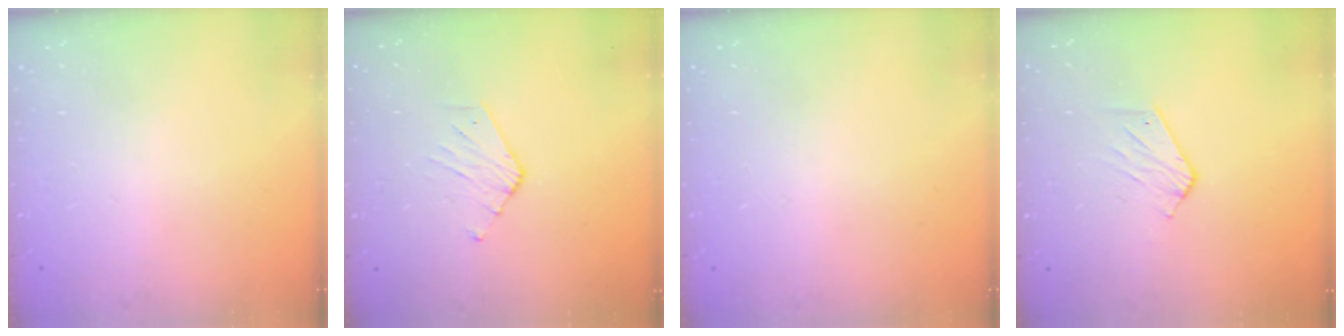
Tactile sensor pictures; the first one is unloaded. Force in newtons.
{"total": 3.3, "press": 3.3, "slide": 0.3}
{"total": 0.0}
{"total": 4.4, "press": 4.4, "slide": 0.3}